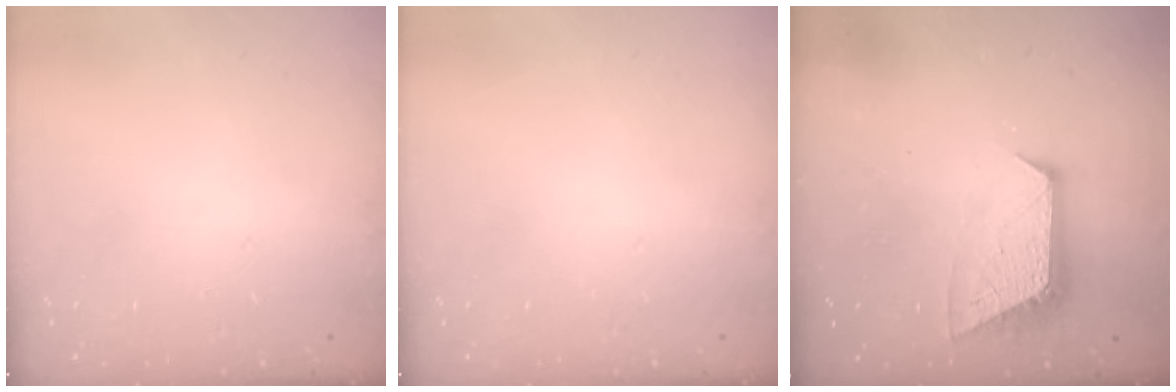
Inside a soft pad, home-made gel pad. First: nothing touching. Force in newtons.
{"total": 0.0}
{"total": 9.5, "press": 9.5, "slide": 0.1}